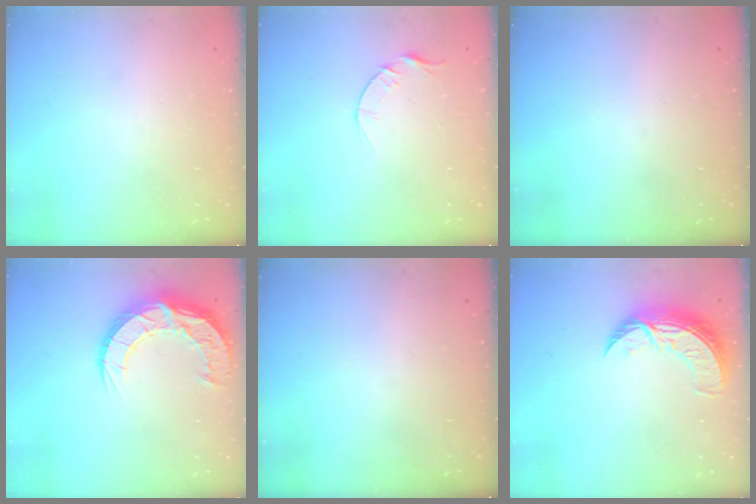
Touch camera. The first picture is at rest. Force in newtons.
{"total": 4.1, "press": 4.0, "slide": 0.5}
{"total": 0.0}
{"total": 15.1, "press": 15.1, "slide": 1.2}
{"total": 0.0}
{"total": 9.7, "press": 9.7, "slide": 0.8}